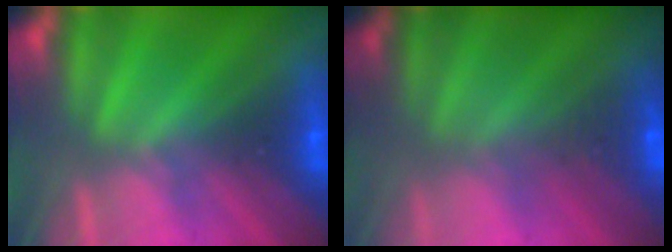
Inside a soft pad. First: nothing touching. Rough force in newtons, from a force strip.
{"total": 2.5}